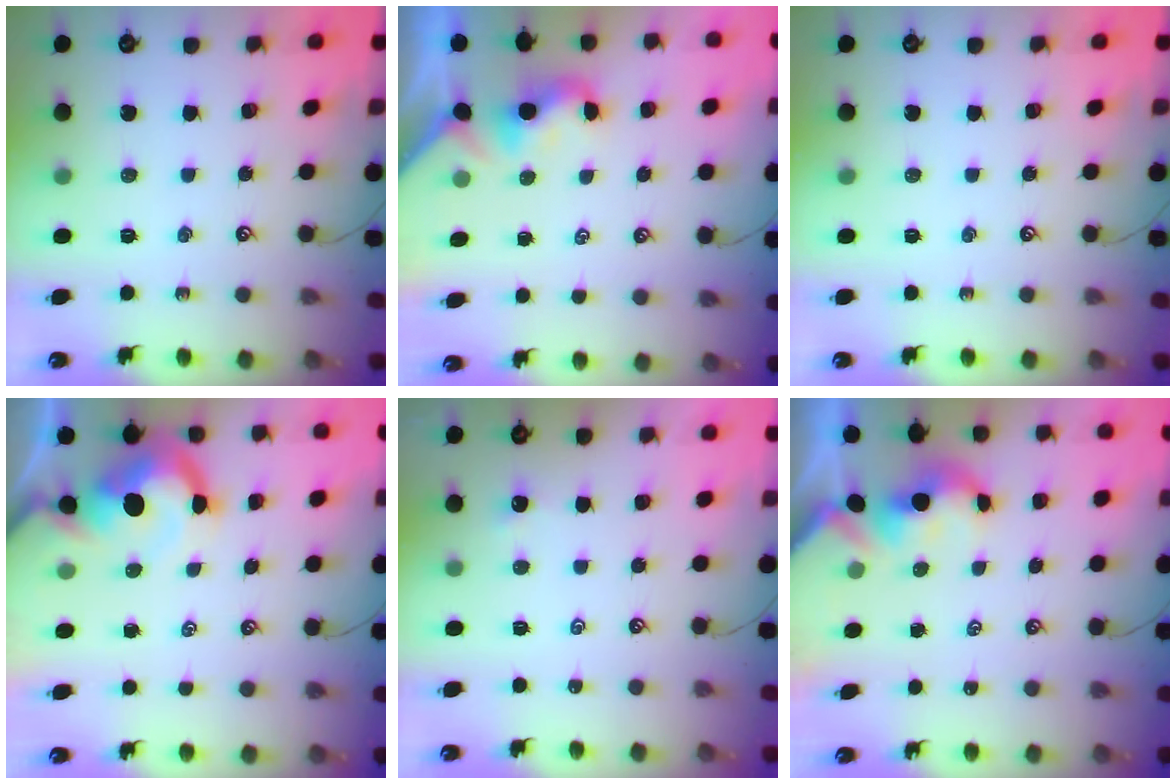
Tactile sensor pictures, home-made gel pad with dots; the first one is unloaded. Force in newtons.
{"total": 2.1, "press": 2.0, "slide": 0.5}
{"total": 0.0}
{"total": 9.1, "press": 9.0, "slide": 1.3}
{"total": 0.7, "press": 0.5, "slide": 0.6}
{"total": 1.5, "press": 1.5, "slide": 0.2}